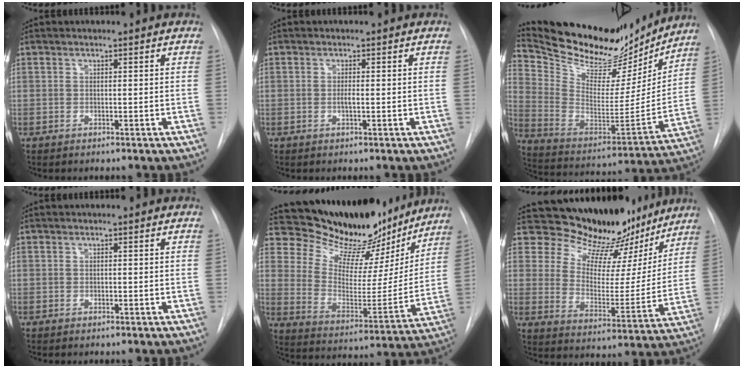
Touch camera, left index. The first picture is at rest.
{"total": 0.8, "force": [-0.2, 0.1, 0.8], "torque": [-0.014, -0.003, -0.004]}
{"total": 24.0, "force": [21.5, 7.0, 8.0], "torque": [-0.148, -0.033, 0.332]}
{"total": 0.0}
{"total": 21.8, "force": [19.6, 6.8, 6.7], "torque": [-0.097, -0.035, 0.281]}
{"total": 18.8, "force": [16.7, 7.3, 4.7], "torque": [-0.052, -0.031, 0.221]}